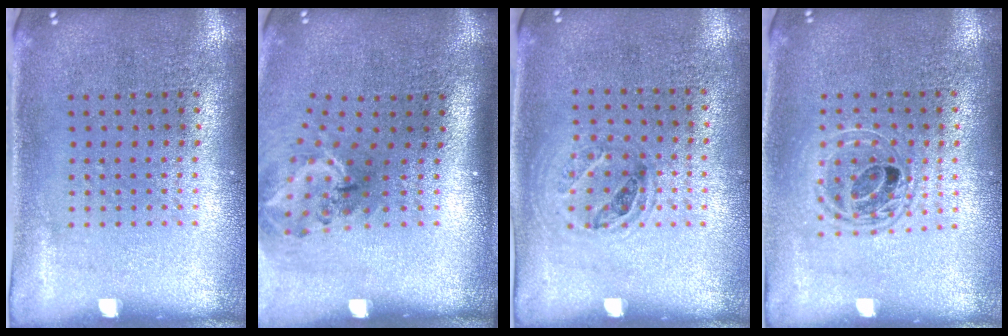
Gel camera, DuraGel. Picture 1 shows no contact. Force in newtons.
{"total": 1.9, "press": 1.3, "slide": 1.4}
{"total": 1.1, "press": 0.9, "slide": 0.6}
{"total": 1.6, "press": 1.3, "slide": 0.8}